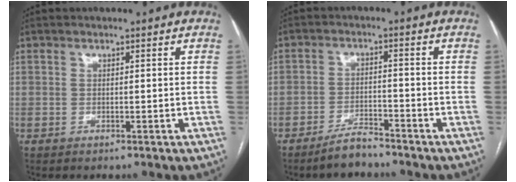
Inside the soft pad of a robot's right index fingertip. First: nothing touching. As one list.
[{"total": 4.3, "force": [-3.8, 0.9, 1.7], "torque": [-0.032, -0.005, -0.071]}]